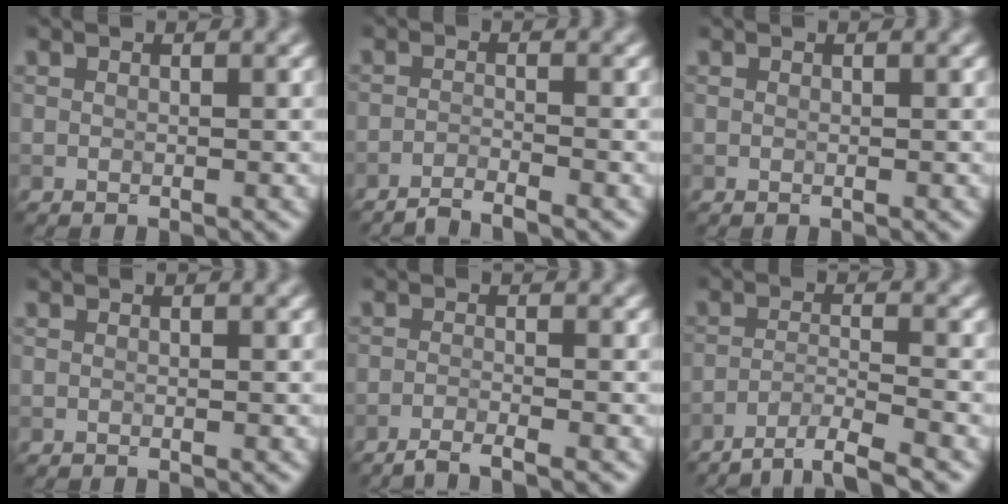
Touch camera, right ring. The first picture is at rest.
{"total": 2.3, "force": [-2.0, 0.2, 1.0], "torque": [-0.011, 0.002, -0.049]}
{"total": 0.0}
{"total": 0.0}
{"total": 2.7, "force": [-2.1, 0.4, 1.6], "torque": [-0.025, 0.001, -0.050]}
{"total": 4.0, "force": [-3.2, 0.6, 2.3], "torque": [-0.034, 0.001, -0.064]}